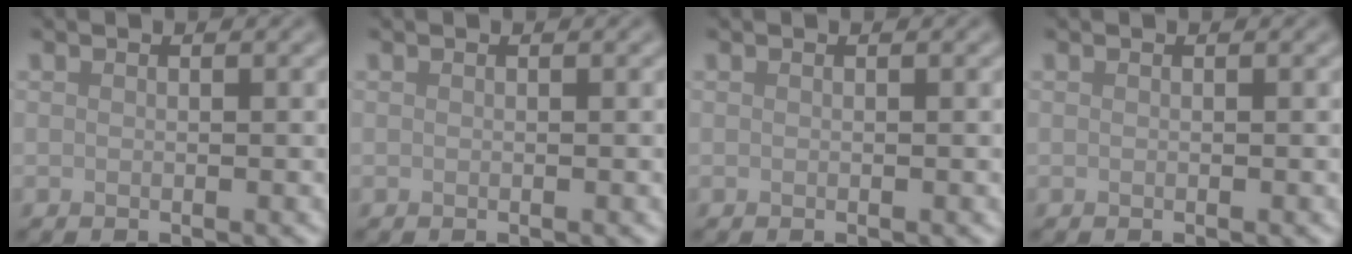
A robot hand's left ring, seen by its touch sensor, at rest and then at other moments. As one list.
[{"total": 0.0}, {"total": 0.0}, {"total": 0.0}]